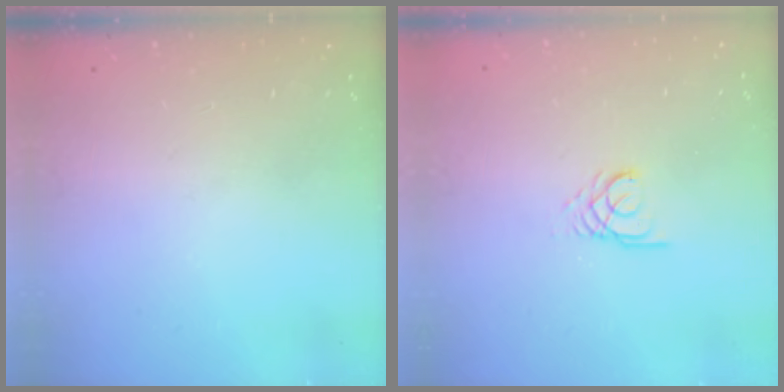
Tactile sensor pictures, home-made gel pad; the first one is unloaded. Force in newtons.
{"total": 2.7, "press": 2.7, "slide": 0.3}